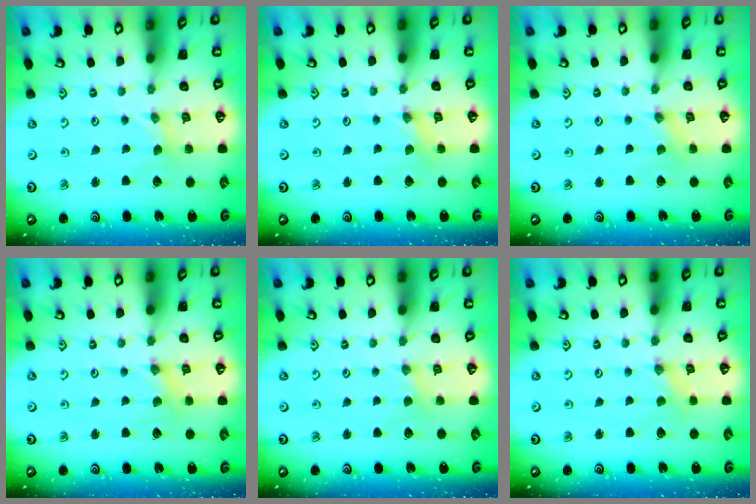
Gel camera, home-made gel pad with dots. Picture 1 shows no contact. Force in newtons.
{"total": 0.0}
{"total": 0.6, "press": 0.6, "slide": 0.1}
{"total": 2.2, "press": 2.2, "slide": 0.3}
{"total": 1.4, "press": 1.4, "slide": 0.4}
{"total": 0.8, "press": 0.8, "slide": 0.2}